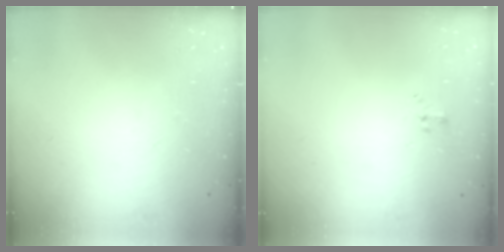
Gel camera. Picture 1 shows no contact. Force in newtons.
{"total": 0.8, "press": 0.6, "slide": 0.6}